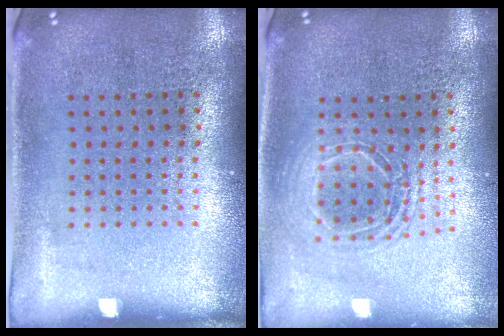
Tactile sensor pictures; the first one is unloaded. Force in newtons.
{"total": 1.6, "press": 1.3, "slide": 0.9}